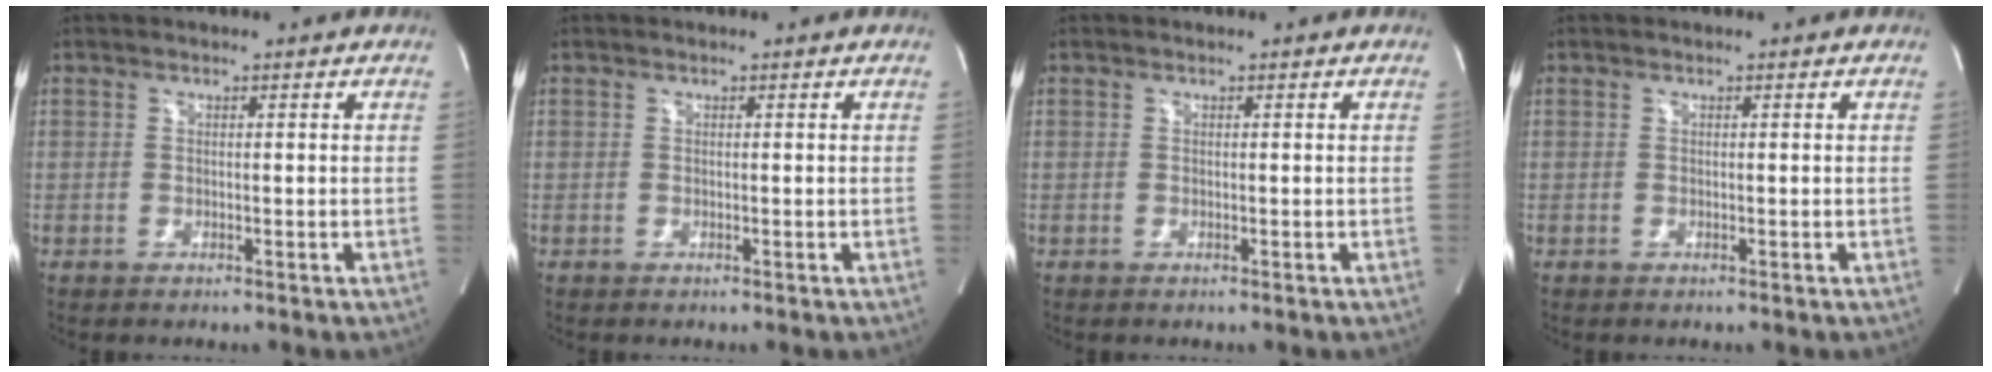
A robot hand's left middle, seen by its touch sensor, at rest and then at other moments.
{"total": 0.0}
{"total": 0.0}
{"total": 0.0}